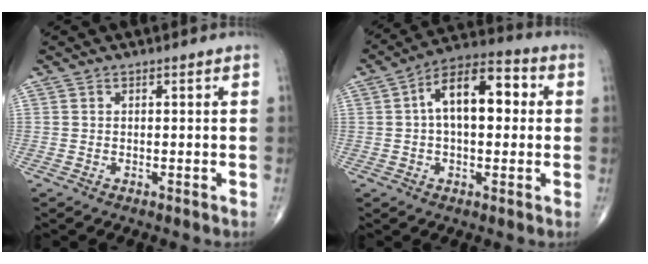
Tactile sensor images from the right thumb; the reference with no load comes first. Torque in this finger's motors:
{"motor_torque": [1.15, 3.54, 1.34, 0.04, 0.15]}